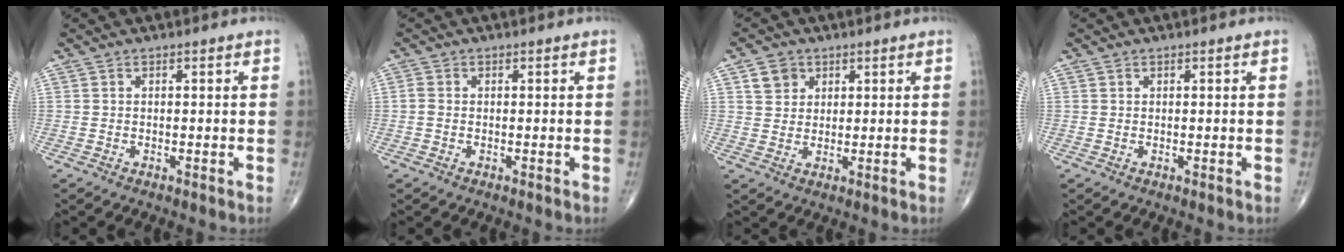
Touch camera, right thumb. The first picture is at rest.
{"total": 1.1, "force": [-0.2, 0.8, 0.7], "torque": [-0.015, -0.002, -0.006]}
{"total": 4.2, "force": [2.0, 3.5, 1.3], "torque": [-0.007, -0.007, 0.036]}
{"total": 0.0}